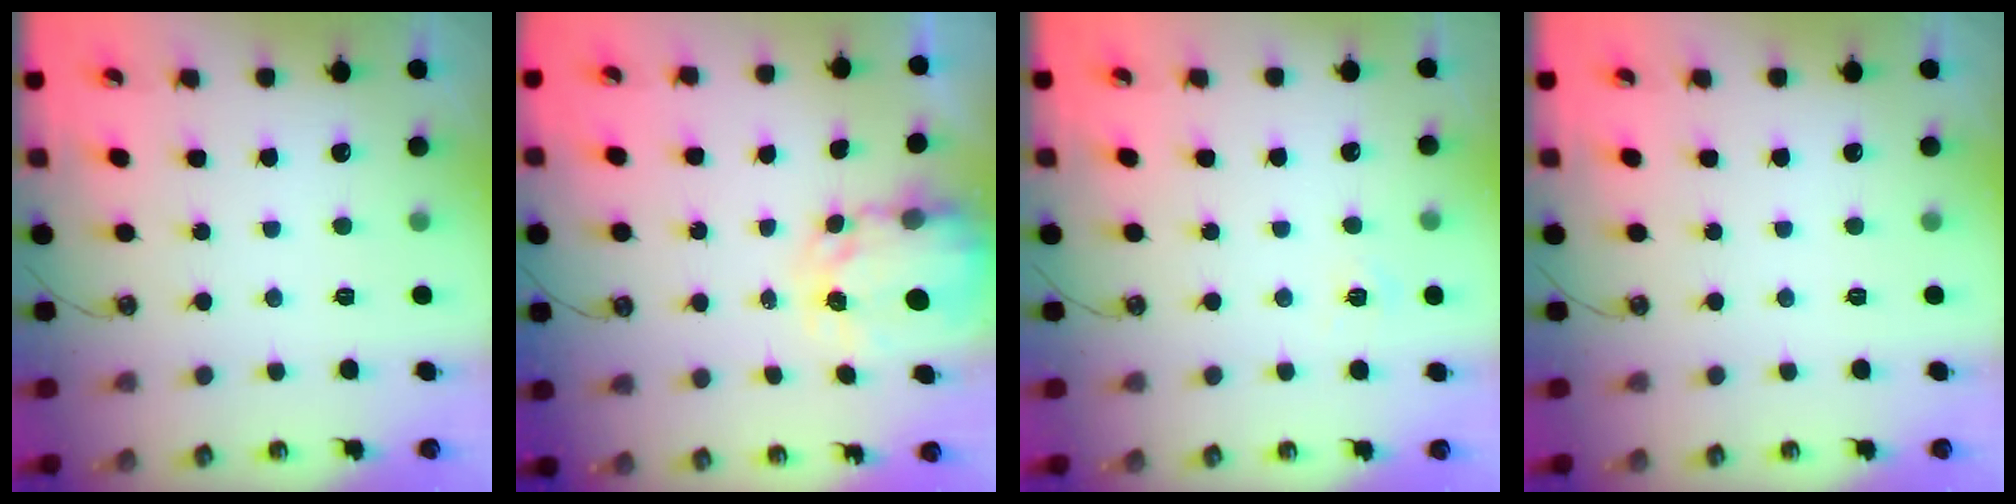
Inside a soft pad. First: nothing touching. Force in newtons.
{"total": 3.9, "press": 3.9, "slide": 0.3}
{"total": 3.8, "press": 3.8, "slide": 0.5}
{"total": 0.0}